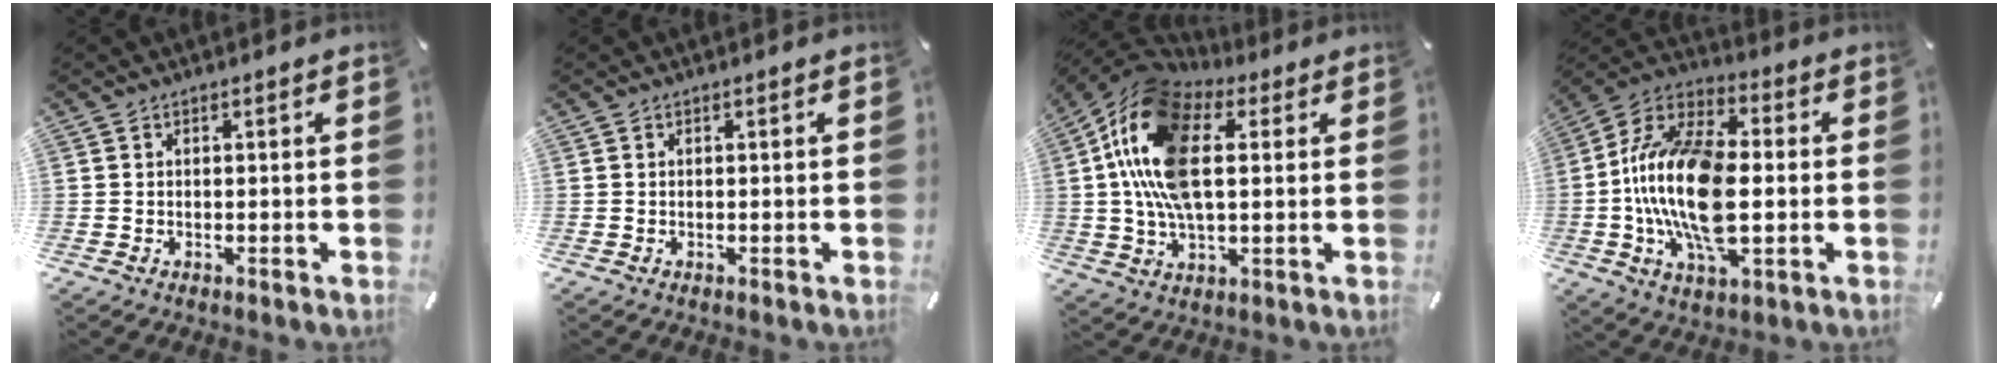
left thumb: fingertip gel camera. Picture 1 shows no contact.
{"total": 0.0}
{"total": 19.6, "force": [4.0, 11.3, 15.5], "torque": [-0.352, 0.003, 0.065]}
{"total": 19.7, "force": [-1.7, 10.7, 16.5], "torque": [-0.356, -0.002, -0.032]}